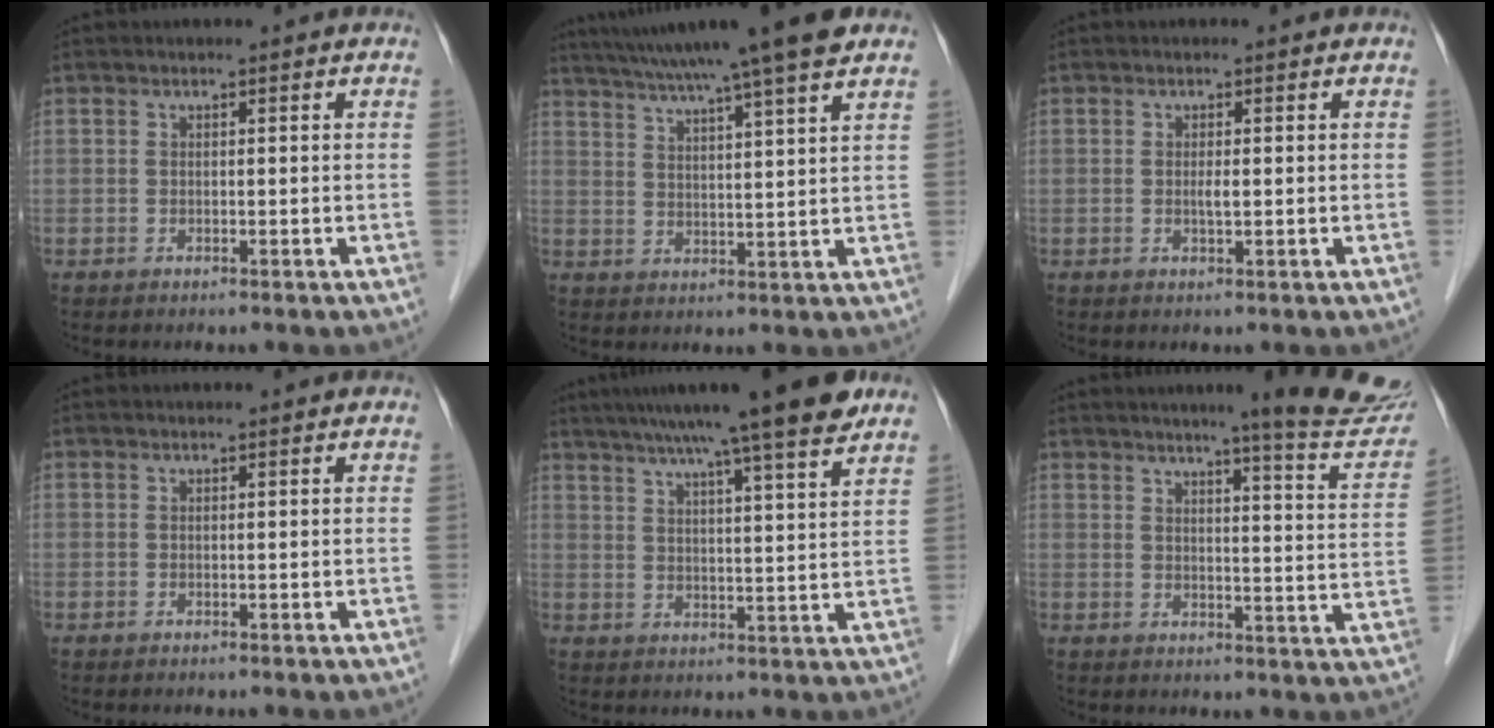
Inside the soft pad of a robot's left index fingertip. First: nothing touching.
{"total": 16.1, "force": [13.2, -0.8, 9.2], "torque": [-0.158, 0.023, 0.189]}
{"total": 1.1, "force": [0.0, 0.1, 1.1], "torque": [-0.023, -0.001, 0.000]}
{"total": 0.0}
{"total": 15.2, "force": [11.9, -0.2, 9.4], "torque": [-0.145, 0.021, 0.163]}
{"total": 13.9, "force": [12.3, -0.3, 6.4], "torque": [-0.067, -0.051, 0.133]}